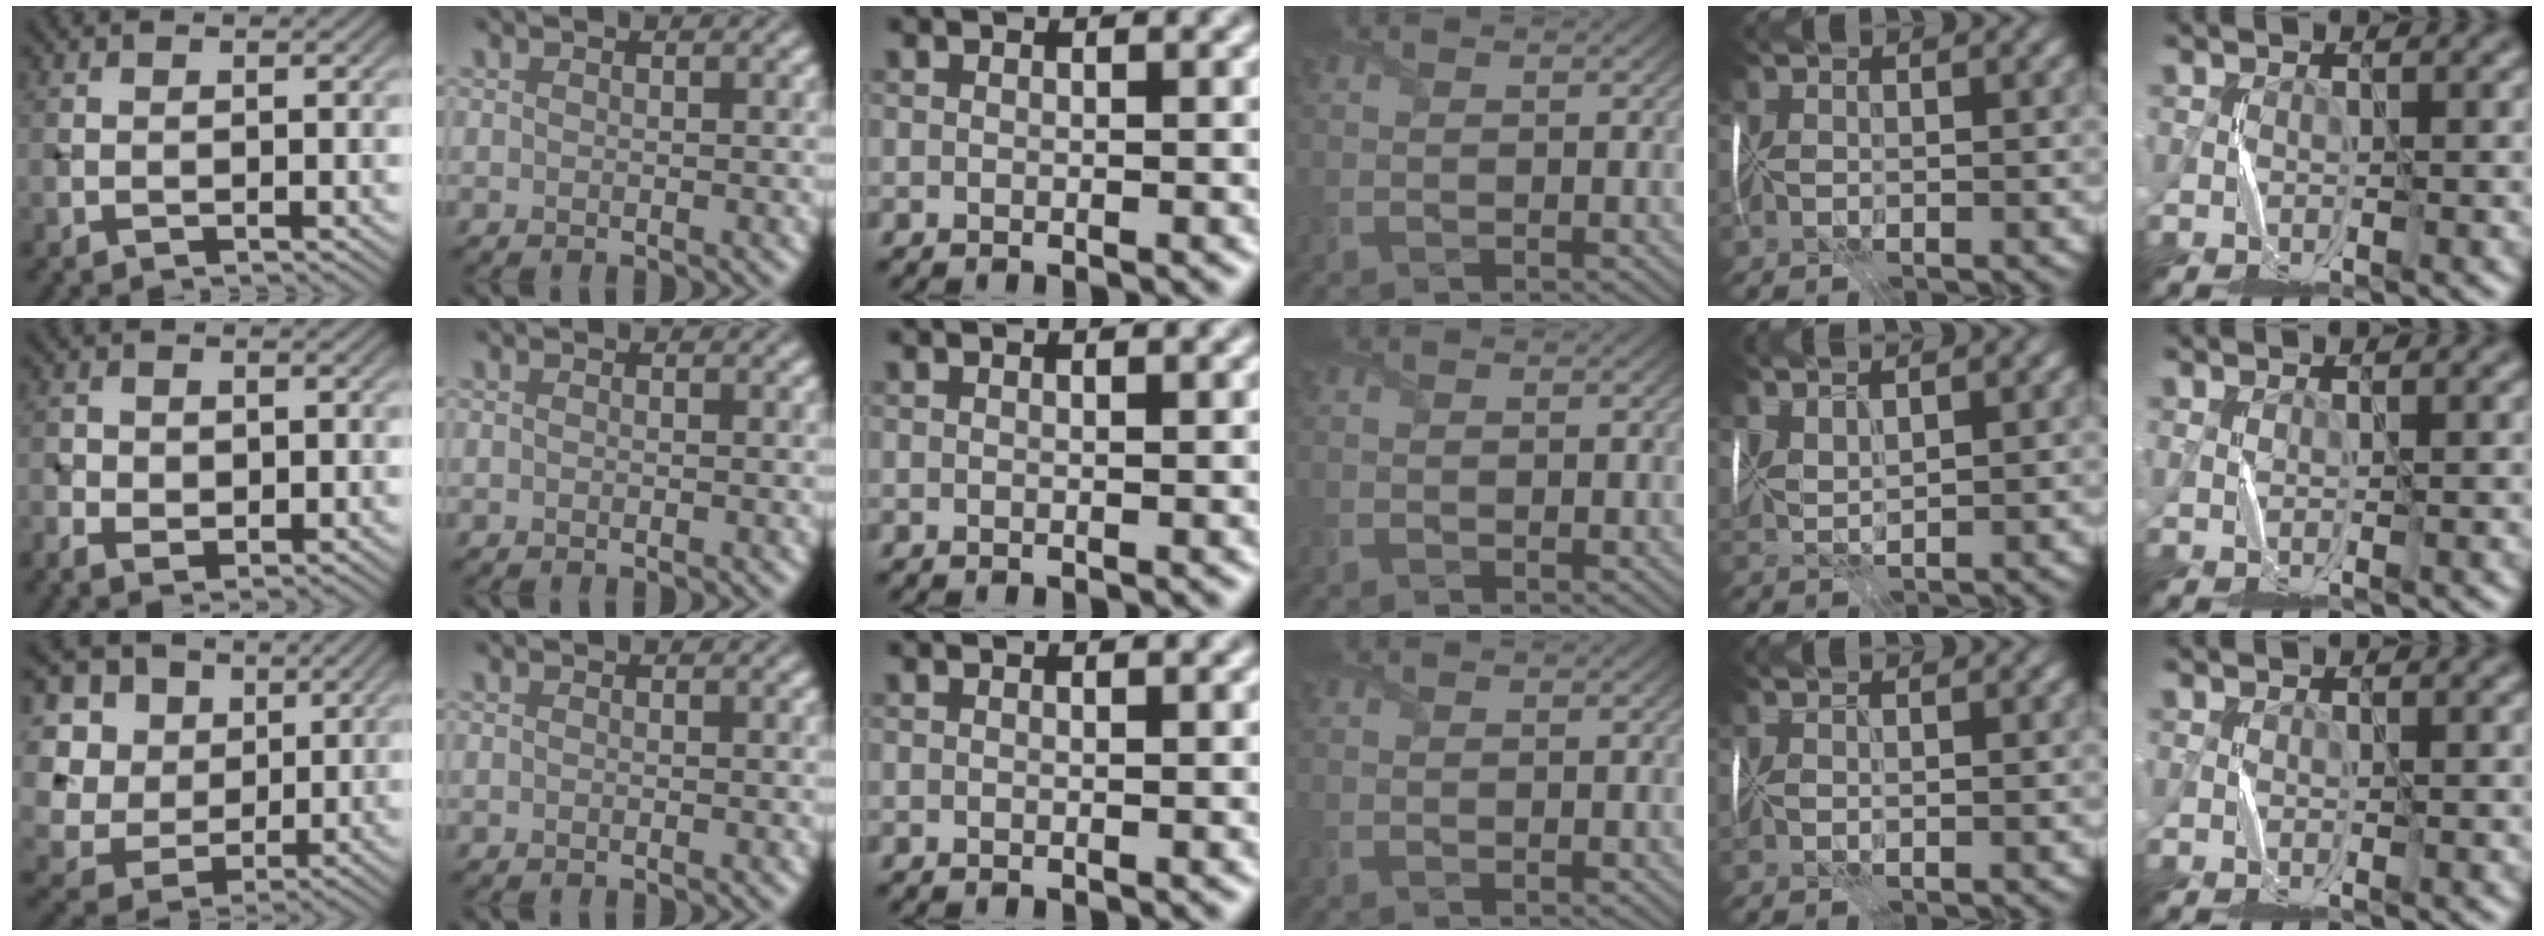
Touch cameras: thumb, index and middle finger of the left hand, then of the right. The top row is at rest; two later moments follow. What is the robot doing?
{"motion": "fold", "object": "memory foam"}